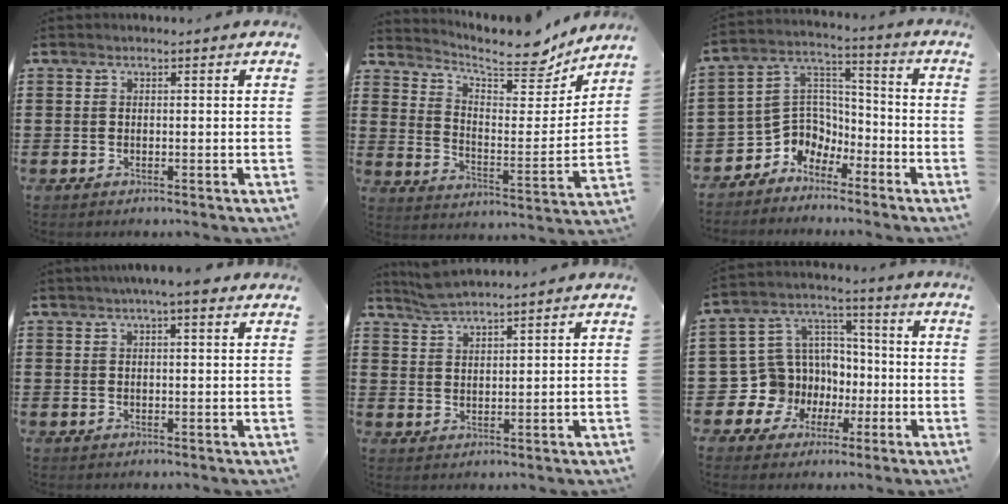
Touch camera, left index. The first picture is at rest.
{"total": 9.3, "force": [8.4, 1.8, 3.6], "torque": [-0.081, -0.065, 0.142]}
{"total": 6.4, "force": [-4.3, 4.7, 0.6], "torque": [-0.044, -0.005, -0.088]}
{"total": 3.2, "force": [2.1, 0.3, 2.4], "torque": [-0.043, 0.002, 0.035]}
{"total": 3.2, "force": [3.1, -0.1, 0.7], "torque": [-0.023, -0.006, 0.060]}
{"total": 11.1, "force": [-2.8, 10.5, 2.3], "torque": [-0.103, 0.007, -0.043]}